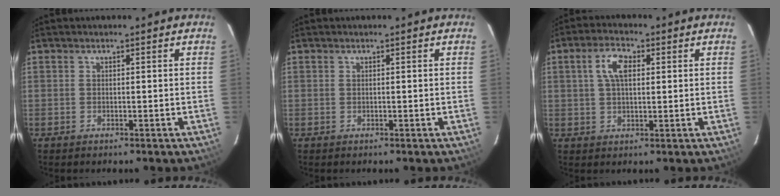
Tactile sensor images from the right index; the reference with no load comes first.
{"total": 0.0}
{"total": 5.5, "force": [1.5, 2.8, 4.5], "torque": [-0.085, 0.014, 0.028]}